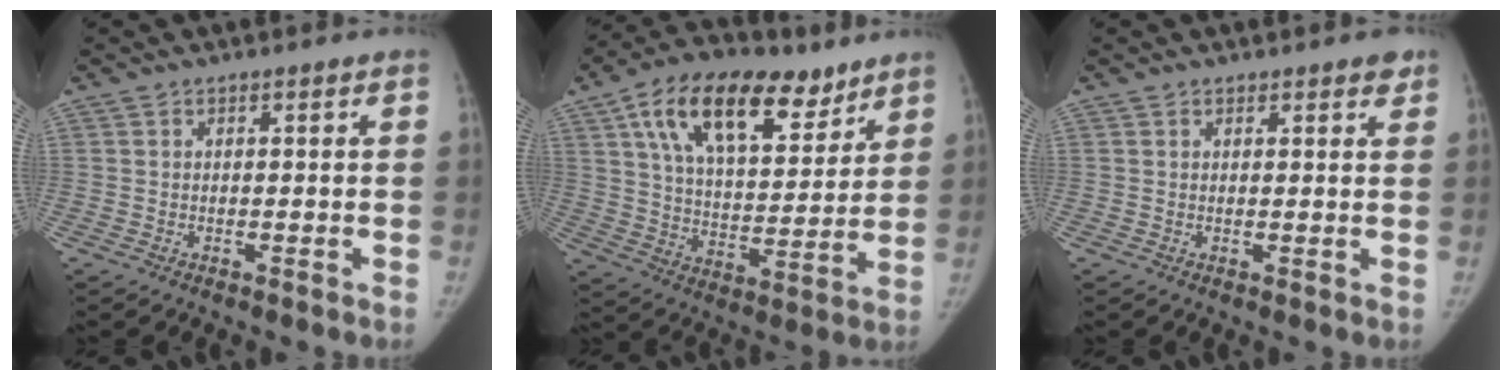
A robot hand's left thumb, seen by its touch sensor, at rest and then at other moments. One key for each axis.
{"total": 21.9, "fx": 12.2, "fy": 11.2, "fz": 14.3, "tx": -0.204, "ty": -0.027, "tz": 0.208}
{"total": 2.4, "fx": 1.9, "fy": 0.9, "fz": 1.2, "tx": 0.003, "ty": -0.006, "tz": 0.020}